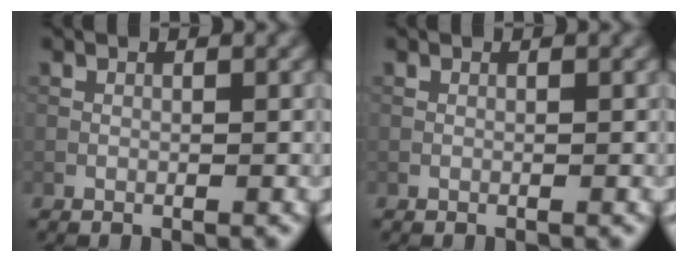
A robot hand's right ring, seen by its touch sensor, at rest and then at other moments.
{"total": 0.0}